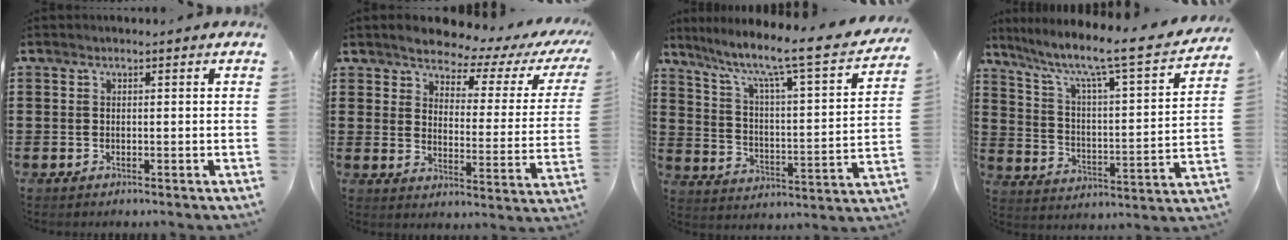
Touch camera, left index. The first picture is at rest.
{"total": 4.3, "force": [4.0, 0.8, 1.5], "torque": [-0.047, -0.033, 0.060]}
{"total": 7.8, "force": [6.0, 0.3, 5.0], "torque": [-0.113, -0.056, 0.087]}
{"total": 7.2, "force": [5.6, 0.5, 4.5], "torque": [-0.112, -0.050, 0.082]}